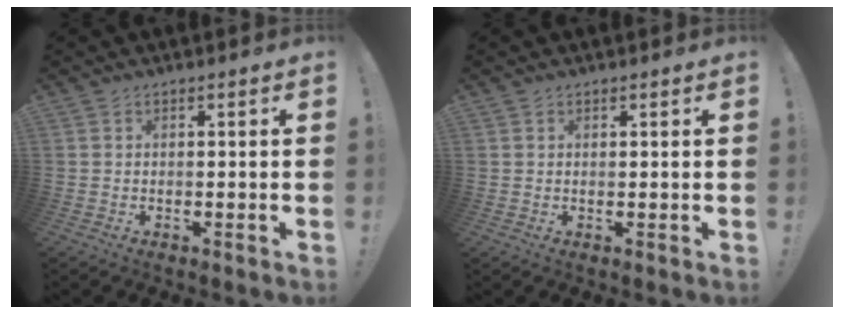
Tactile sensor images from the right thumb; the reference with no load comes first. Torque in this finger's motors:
{"motor_torque": [2.39, 2.36, 0.30, 0.44, 0.10]}